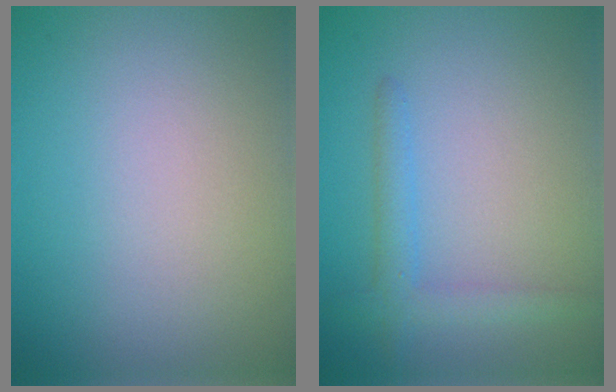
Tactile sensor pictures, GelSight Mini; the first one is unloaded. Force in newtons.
{"total": 2.3, "press": 2.3, "slide": 0.1}